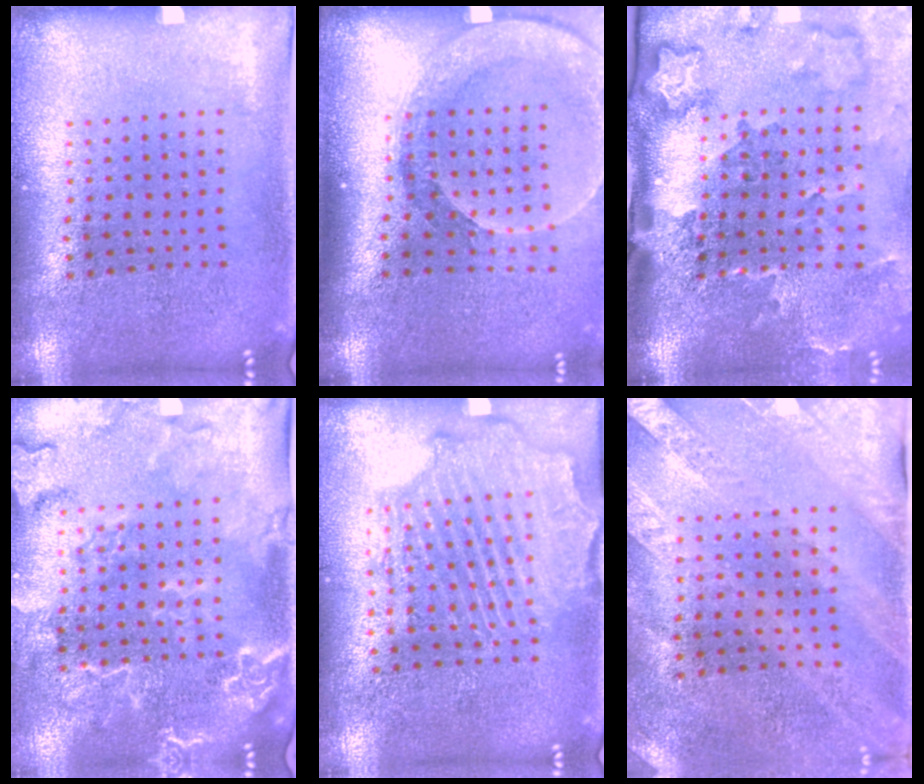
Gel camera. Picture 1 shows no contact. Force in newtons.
{"total": 2.6, "press": 2.0, "slide": 1.7}
{"total": 3.5, "press": 2.3, "slide": 2.6}
{"total": 2.6, "press": 2.4, "slide": 0.9}
{"total": 2.3, "press": 2.2, "slide": 0.6}
{"total": 2.5, "press": 2.1, "slide": 1.3}